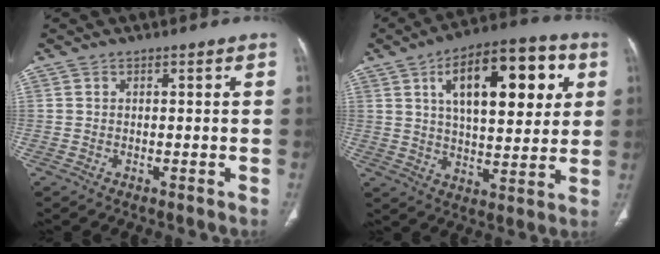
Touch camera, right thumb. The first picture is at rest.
{"total": 20.6, "force": [6.9, 9.3, 17.1], "torque": [-0.216, -0.004, 0.101]}